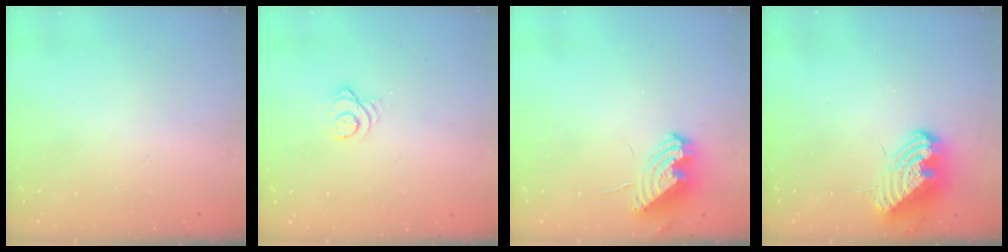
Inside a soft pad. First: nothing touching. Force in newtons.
{"total": 3.0, "press": 2.9, "slide": 0.4}
{"total": 10.4, "press": 10.4, "slide": 0.8}
{"total": 12.0, "press": 11.9, "slide": 1.2}